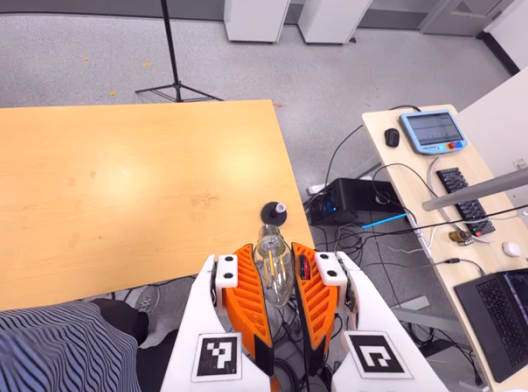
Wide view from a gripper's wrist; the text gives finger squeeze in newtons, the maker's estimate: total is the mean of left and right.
{"total": 19.2, "left": 23.7, "right": 14.7}